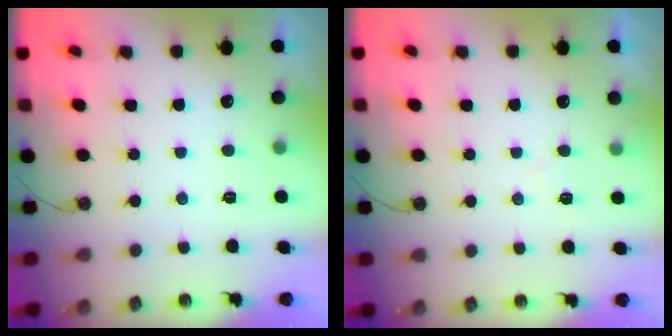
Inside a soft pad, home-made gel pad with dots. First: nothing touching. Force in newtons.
{"total": 3.7, "press": 3.7, "slide": 0.6}